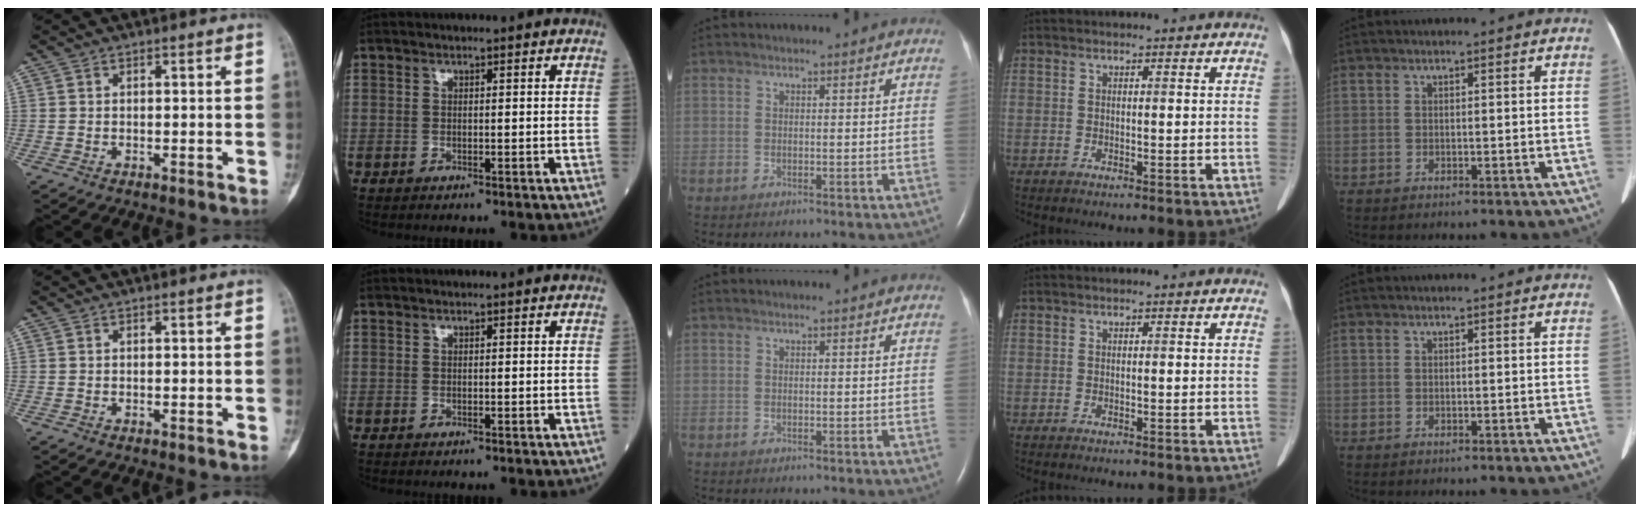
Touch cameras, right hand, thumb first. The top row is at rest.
{}